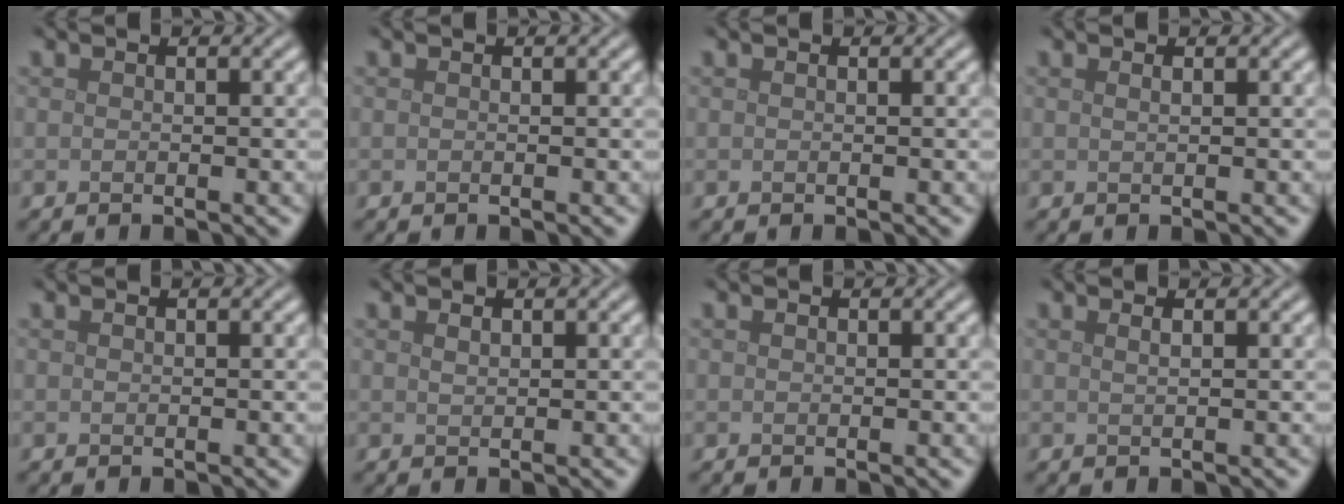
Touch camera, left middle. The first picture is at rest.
{"total": 0.0}
{"total": 0.0}
{"total": 0.7, "force": [0.3, 0.2, 0.5], "torque": [-0.005, 0.001, 0.002]}
{"total": 0.0}
{"total": 0.7, "force": [0.4, 0.3, 0.4], "torque": [-0.011, -0.002, 0.010]}
{"total": 0.0}
{"total": 1.0, "force": [0.5, 0.3, 0.8], "torque": [-0.007, 0.001, 0.003]}